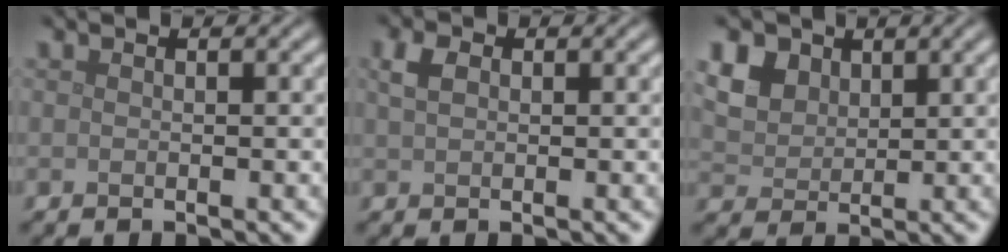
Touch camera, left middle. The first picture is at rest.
{"total": 1.9, "force": [0.7, 1.3, 1.2], "torque": [-0.027, 0.006, 0.012]}
{"total": 6.8, "force": [3.5, 4.9, 3.2], "torque": [-0.107, 0.015, 0.064]}